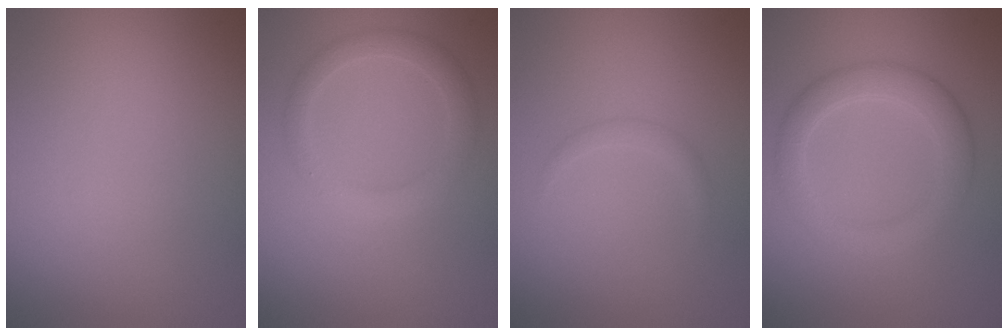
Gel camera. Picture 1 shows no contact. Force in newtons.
{"total": 2.3, "press": 2.3, "slide": 0.1}
{"total": 0.9, "press": 0.9, "slide": 0.0}
{"total": 3.7, "press": 3.7, "slide": 0.1}